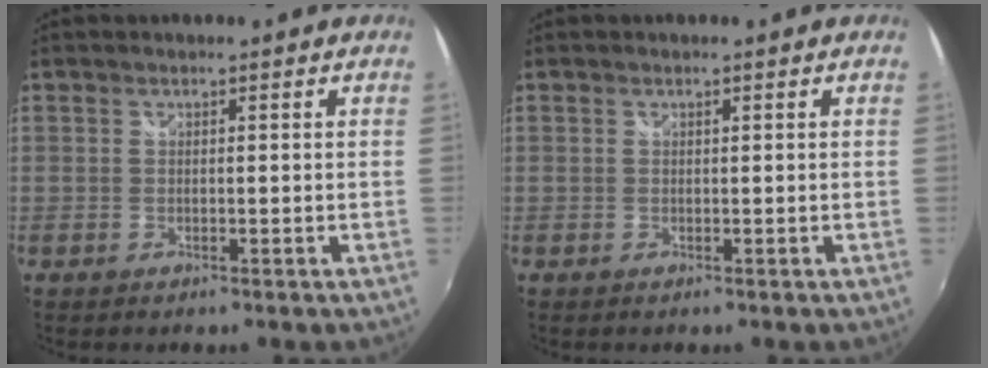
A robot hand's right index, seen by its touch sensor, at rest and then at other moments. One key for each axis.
{"total": 0.0}